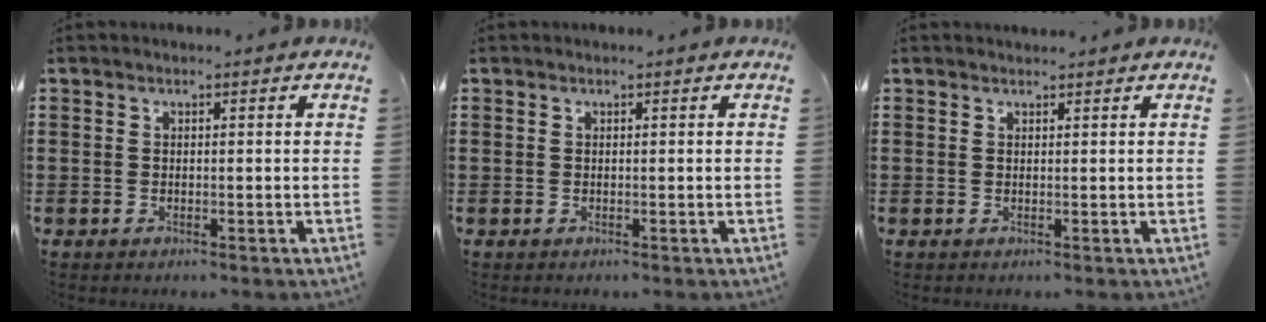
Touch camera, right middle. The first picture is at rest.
{"total": 0.0}
{"total": 0.8, "force": [0.8, 0.2, 0.0], "torque": [0.006, -0.004, 0.013]}